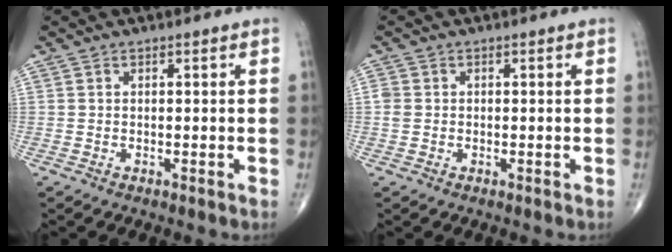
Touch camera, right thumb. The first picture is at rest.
{"total": 1.8, "force": [0.0, 1.6, 0.9], "torque": [-0.019, 0.002, -0.001]}